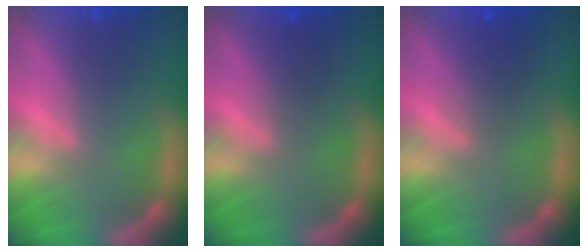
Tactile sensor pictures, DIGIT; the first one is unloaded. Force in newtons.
{"total": 1.5}
{"total": 2.4}